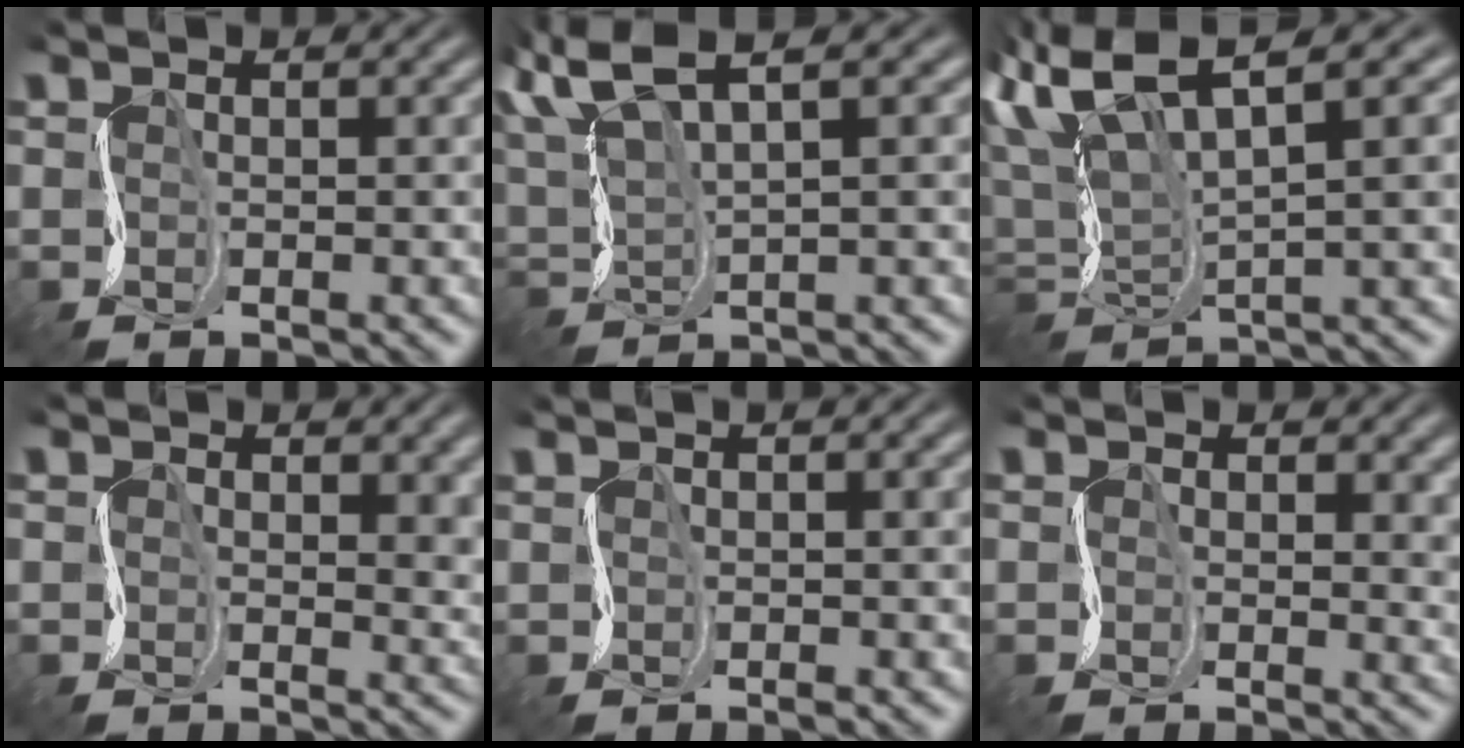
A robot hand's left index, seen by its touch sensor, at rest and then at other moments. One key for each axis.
{"total": 5.9, "fx": 3.1, "fy": 1.5, "fz": 4.7, "tx": -0.104, "ty": 0.020, "tz": 0.050}
{"total": 9.3, "fx": 2.6, "fy": 3.1, "fz": 8.4, "tx": -0.171, "ty": 0.013, "tz": 0.041}
{"total": 5.3, "fx": 1.6, "fy": 3.6, "fz": 3.5, "tx": -0.068, "ty": -0.012, "tz": 0.030}
{"total": 0.6, "fx": 0.1, "fy": -0.1, "fz": 0.6, "tx": -0.012, "ty": 0.000, "tz": 0.003}
{"total": 3.9, "fx": 1.2, "fy": 2.8, "fz": 2.5, "tx": -0.051, "ty": -0.009, "tz": 0.023}